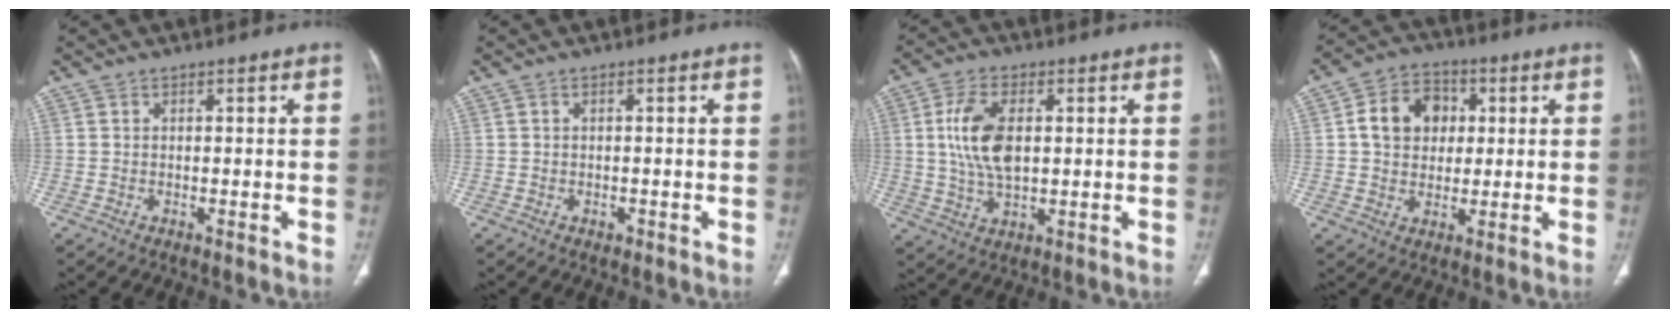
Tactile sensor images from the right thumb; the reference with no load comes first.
{"total": 0.9, "force": [-0.3, 0.6, 0.6], "torque": [-0.007, 0.000, -0.004]}
{"total": 10.7, "force": [1.6, 5.7, 8.9], "torque": [-0.179, -0.002, 0.034]}
{"total": 10.3, "force": [1.9, 8.2, 5.9], "torque": [-0.071, 0.009, 0.026]}